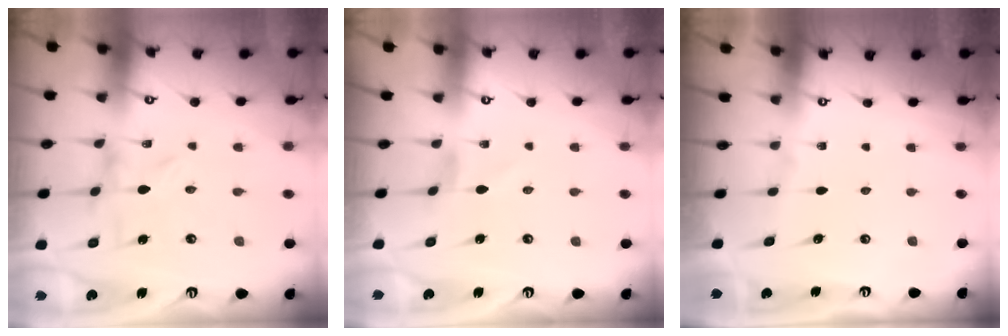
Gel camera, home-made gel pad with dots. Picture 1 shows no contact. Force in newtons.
{"total": 0.5, "press": 0.5, "slide": 0.1}
{"total": 0.0}